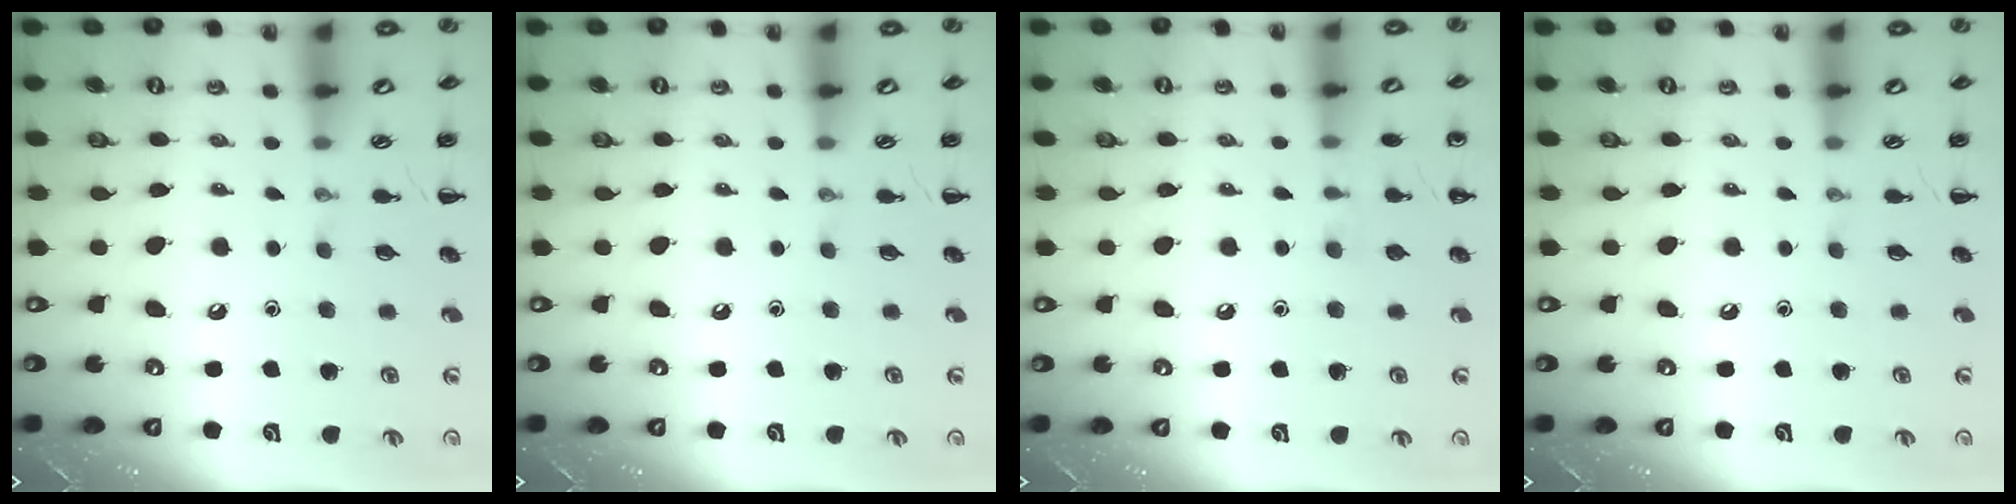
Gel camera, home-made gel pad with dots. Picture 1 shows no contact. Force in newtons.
{"total": 0.0}
{"total": 5.5, "press": 5.3, "slide": 1.6}
{"total": 0.0}